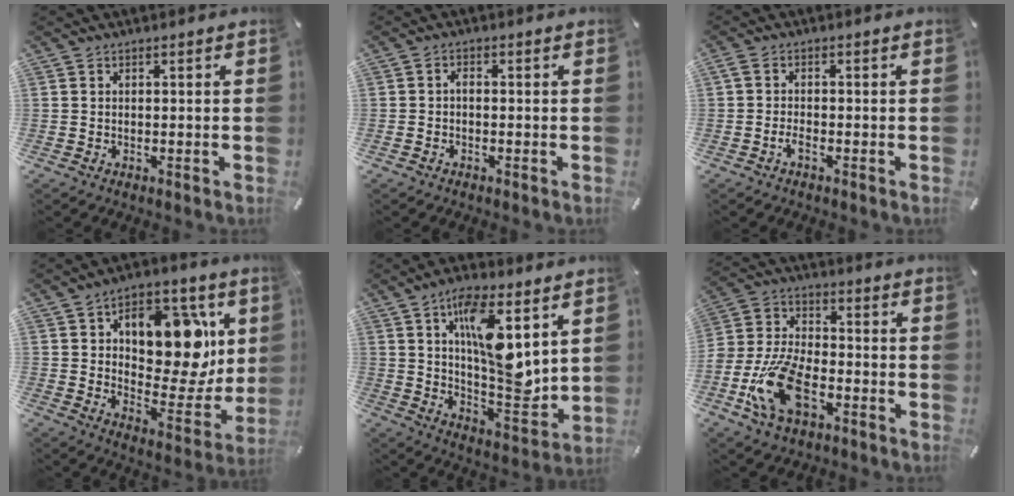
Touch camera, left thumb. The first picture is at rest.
{"total": 1.3, "force": [-0.7, 0.5, 1.0], "torque": [-0.019, 0.004, -0.015]}
{"total": 2.2, "force": [-1.2, 0.7, 1.7], "torque": [-0.043, -0.001, -0.027]}
{"total": 17.2, "force": [6.5, 10.6, 11.9], "torque": [-0.140, -0.041, 0.111]}
{"total": 16.0, "force": [6.2, 6.2, 13.4], "torque": [-0.211, -0.036, 0.103]}
{"total": 15.0, "force": [-6.5, 8.4, 10.5], "torque": [-0.241, 0.015, -0.121]}